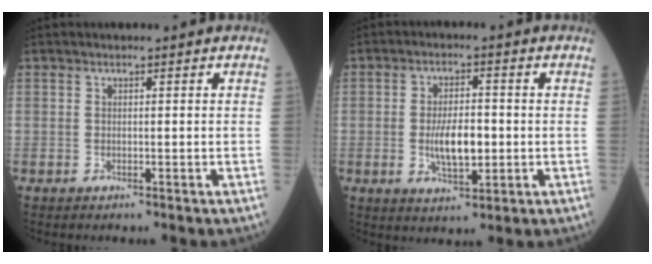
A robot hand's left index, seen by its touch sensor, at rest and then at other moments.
{"total": 6.6, "force": [-1.2, 2.6, 5.9], "torque": [-0.115, -0.007, -0.018]}